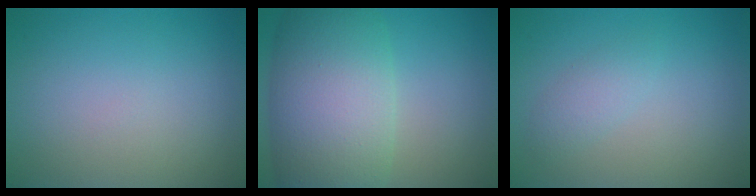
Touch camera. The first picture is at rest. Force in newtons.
{"total": 10.8, "press": 10.8, "slide": 0.4}
{"total": 1.5, "press": 1.5, "slide": 0.1}